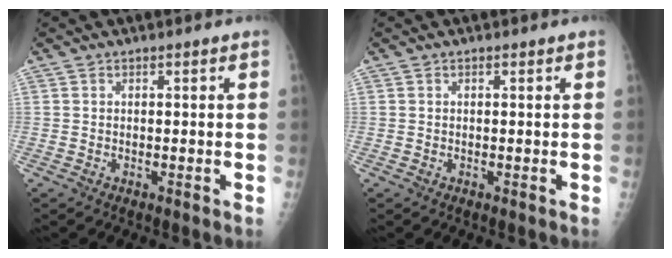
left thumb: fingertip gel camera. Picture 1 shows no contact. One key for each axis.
{"total": 0.0}